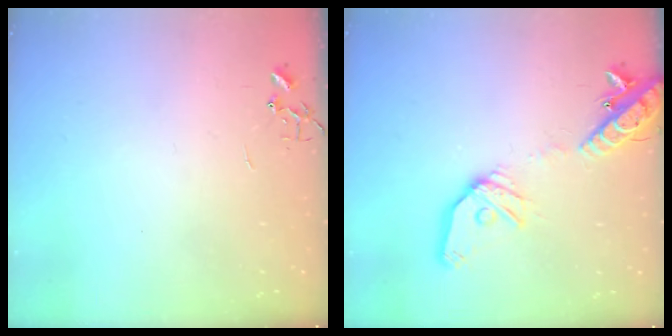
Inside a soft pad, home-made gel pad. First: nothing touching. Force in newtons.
{"total": 17.4, "press": 17.1, "slide": 3.1}